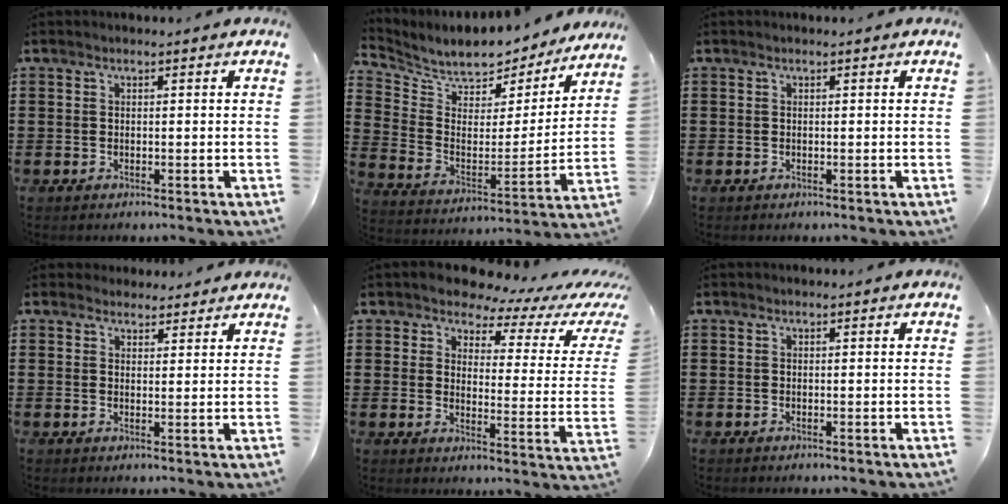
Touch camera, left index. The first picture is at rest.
{"total": 6.6, "force": [6.4, 1.7, 0.5], "torque": [-0.045, -0.059, 0.106]}
{"total": 0.0}
{"total": 2.7, "force": [2.6, 0.9, 0.1], "torque": [-0.008, -0.001, 0.050]}
{"total": 4.5, "force": [3.8, 1.9, 1.5], "torque": [-0.040, -0.031, 0.059]}
{"total": 0.0}